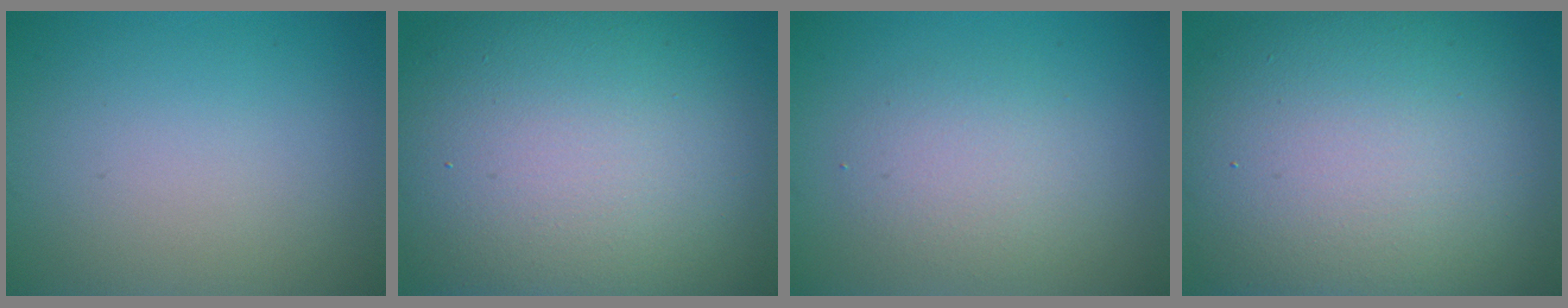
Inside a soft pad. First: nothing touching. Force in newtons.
{"total": 17.3, "press": 17.3, "slide": 0.9}
{"total": 2.8, "press": 2.8, "slide": 0.2}
{"total": 15.3, "press": 15.3, "slide": 1.1}